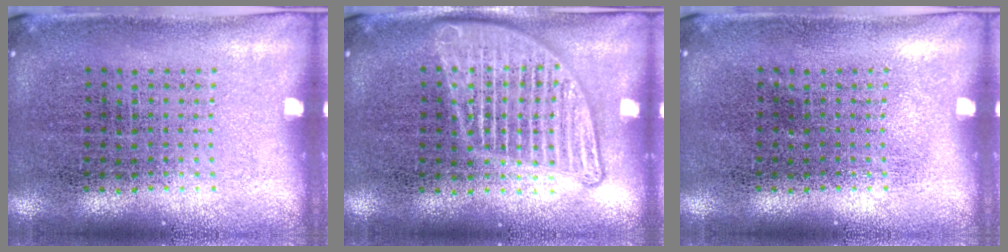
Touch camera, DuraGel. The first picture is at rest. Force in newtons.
{"total": 3.1, "press": 3.1, "slide": 0.3}
{"total": 0.0}